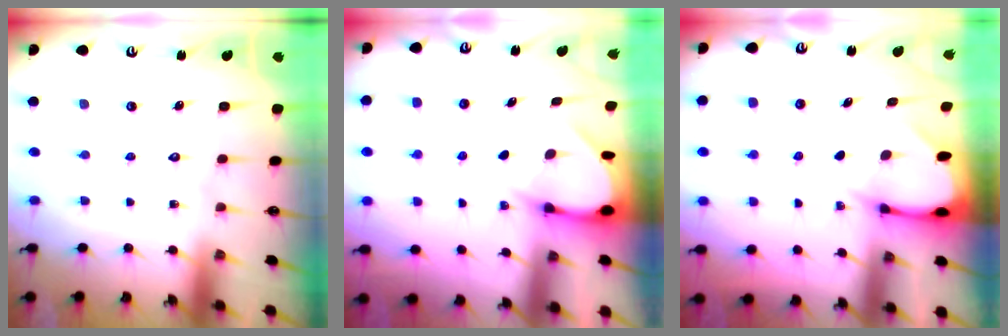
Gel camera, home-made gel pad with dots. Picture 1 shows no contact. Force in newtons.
{"total": 3.5, "press": 3.4, "slide": 0.3}
{"total": 2.7, "press": 2.6, "slide": 0.4}